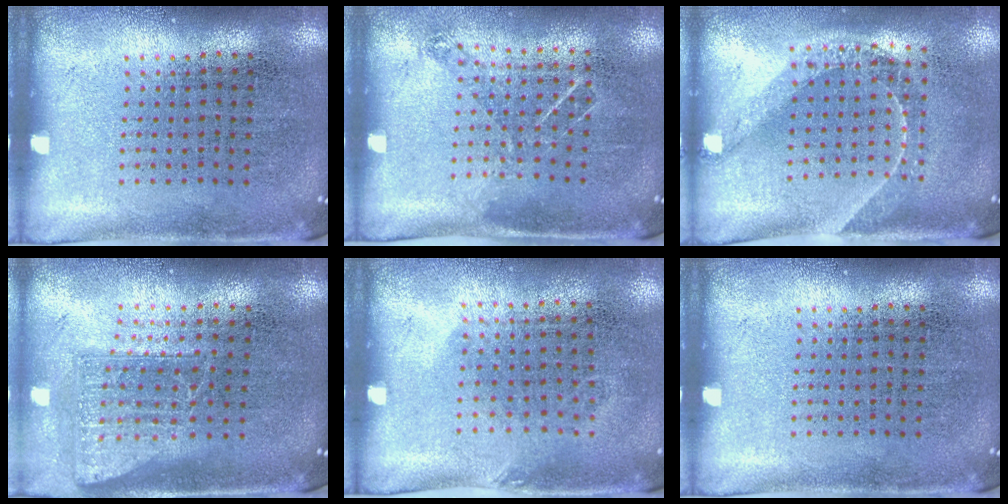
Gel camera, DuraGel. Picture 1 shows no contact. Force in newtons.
{"total": 0.9, "press": 0.9, "slide": 0.1}
{"total": 1.6, "press": 1.4, "slide": 0.9}
{"total": 1.7, "press": 1.3, "slide": 1.1}
{"total": 0.8, "press": 0.7, "slide": 0.5}
{"total": 0.0}